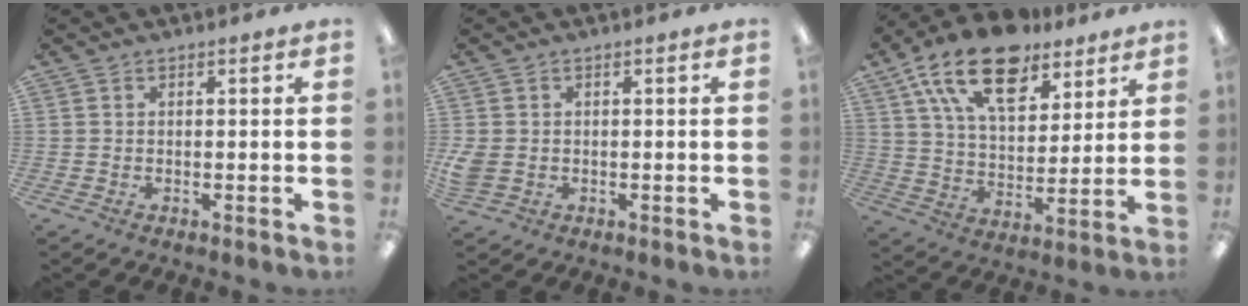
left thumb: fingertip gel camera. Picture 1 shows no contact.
{"total": 3.6, "force": [-0.2, 3.0, 2.0], "torque": [-0.048, 0.002, -0.005]}
{"total": 19.7, "force": [12.7, 10.0, 11.3], "torque": [-0.200, -0.052, 0.225]}